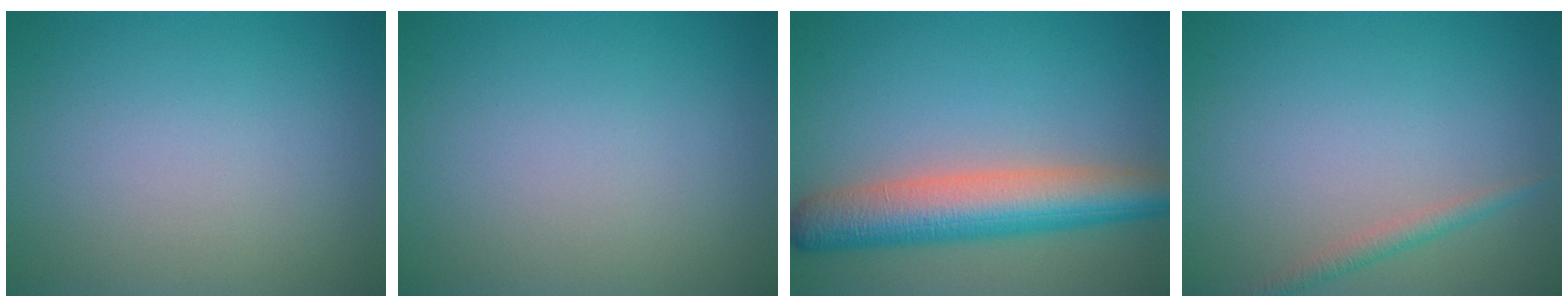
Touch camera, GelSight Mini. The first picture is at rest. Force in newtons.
{"total": 0.0}
{"total": 7.6, "press": 7.6, "slide": 0.4}
{"total": 1.5, "press": 1.5, "slide": 0.0}